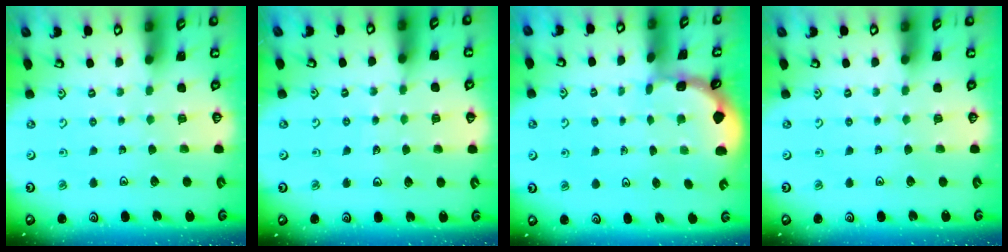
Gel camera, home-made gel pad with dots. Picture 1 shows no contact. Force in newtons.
{"total": 5.0, "press": 4.8, "slide": 1.5}
{"total": 1.6, "press": 1.6, "slide": 0.2}
{"total": 0.0}